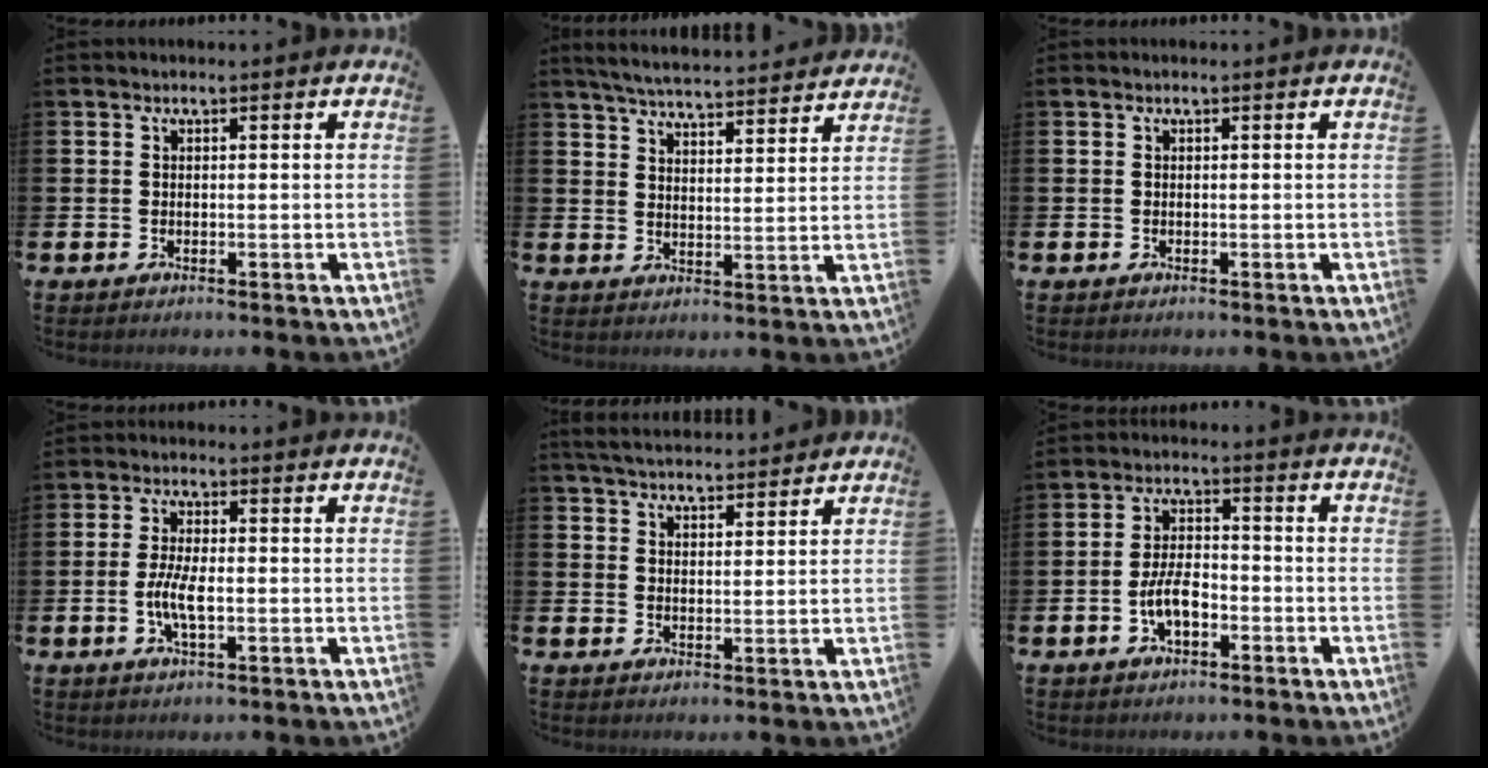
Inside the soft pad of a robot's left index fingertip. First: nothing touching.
{"total": 5.5, "force": [5.5, 0.3, 0.9], "torque": [-0.032, -0.039, 0.095]}
{"total": 0.0}
{"total": 4.3, "force": [-0.8, 1.5, 3.9], "torque": [-0.076, -0.004, -0.021]}
{"total": 4.8, "force": [4.7, 0.7, 0.5], "torque": [-0.020, -0.023, 0.085]}
{"total": 4.9, "force": [-1.7, 2.3, 3.9], "torque": [-0.067, 0.004, -0.035]}